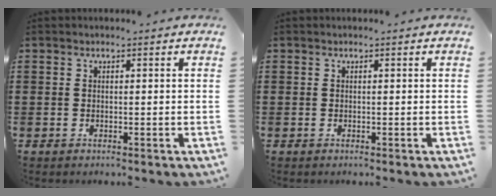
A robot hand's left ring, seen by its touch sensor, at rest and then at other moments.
{"total": 0.0}